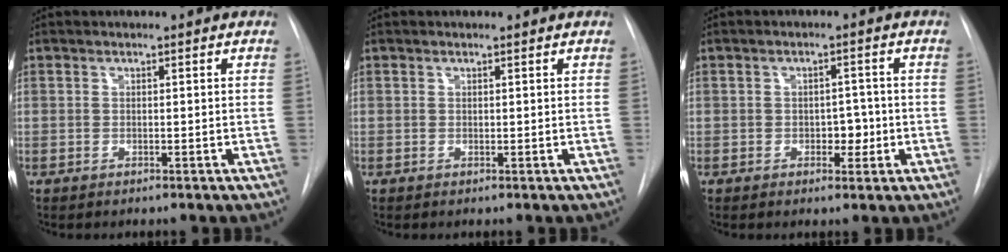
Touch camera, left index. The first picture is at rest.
{"total": 0.0}
{"total": 3.0, "force": [-0.7, 1.9, 2.2], "torque": [-0.024, 0.003, -0.007]}